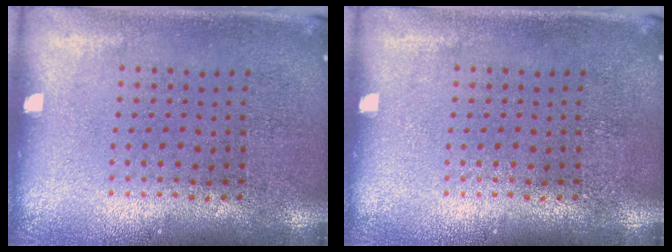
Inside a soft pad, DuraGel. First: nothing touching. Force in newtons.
{"total": 0.0}